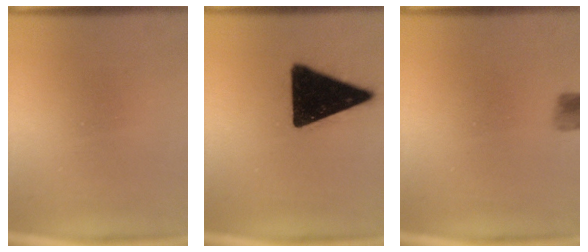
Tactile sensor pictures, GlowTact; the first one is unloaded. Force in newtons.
{"total": 18.8}
{"total": 2.4}